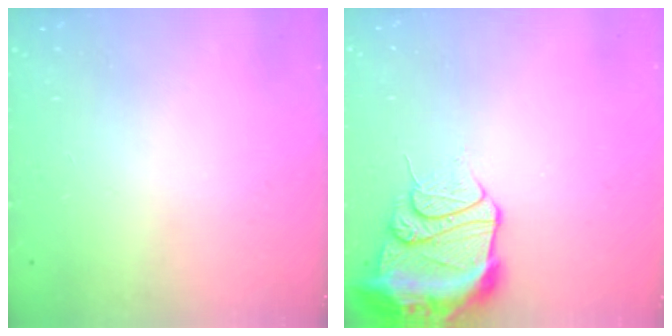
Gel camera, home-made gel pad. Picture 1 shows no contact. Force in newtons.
{"total": 14.0, "press": 13.9, "slide": 1.7}